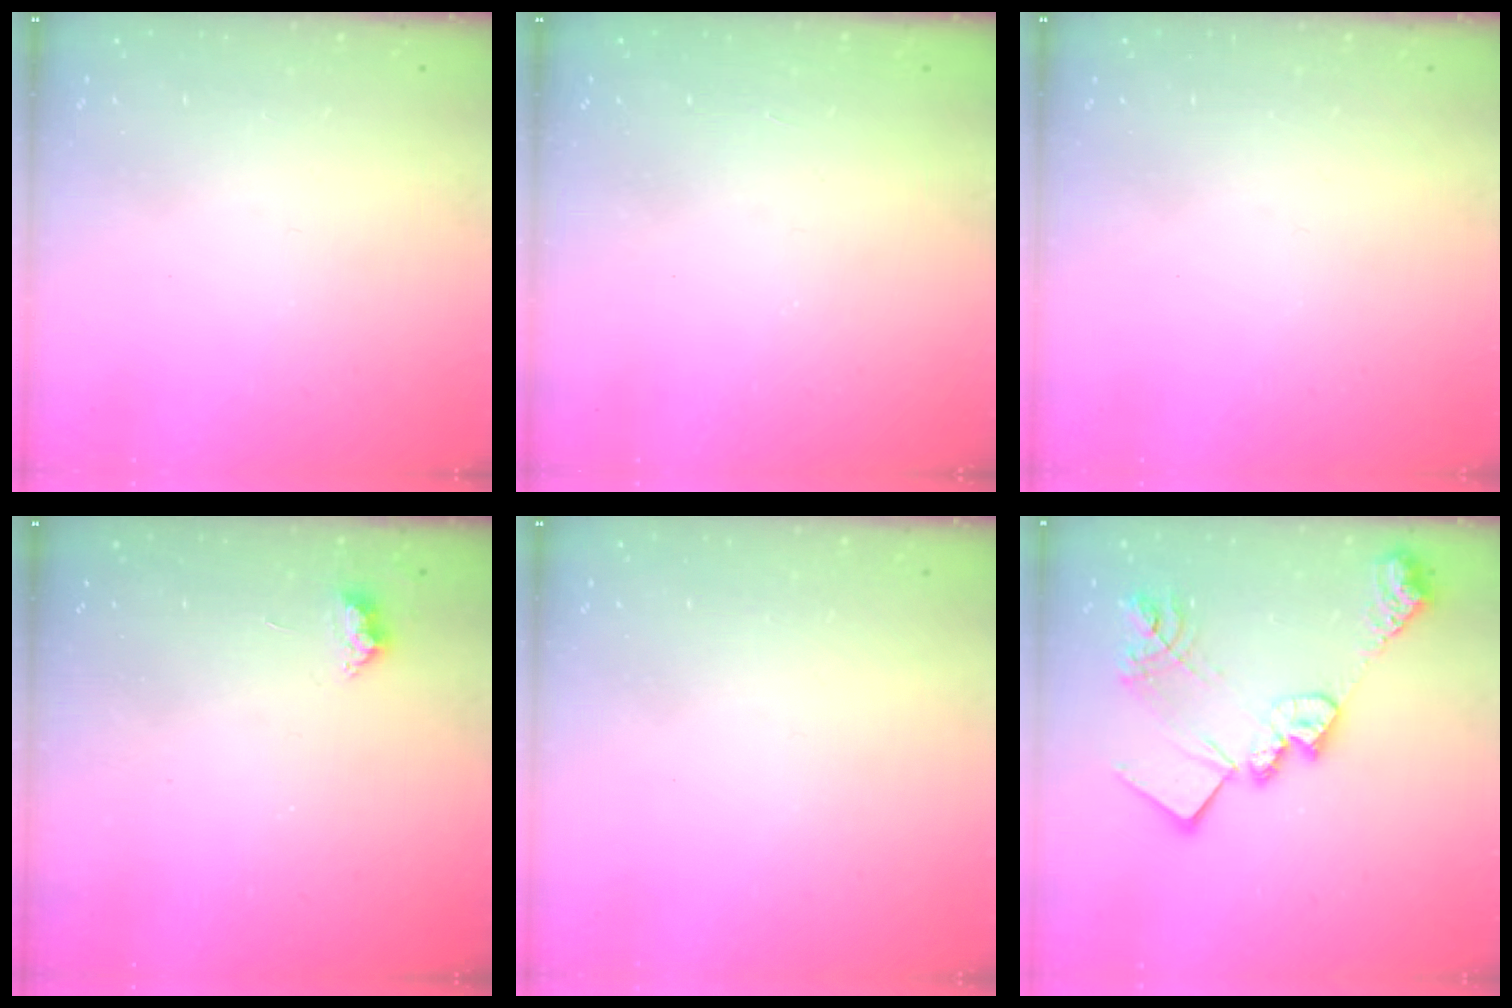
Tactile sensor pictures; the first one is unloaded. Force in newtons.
{"total": 1.2, "press": 1.1, "slide": 0.2}
{"total": 0.0}
{"total": 4.8, "press": 4.8, "slide": 0.6}
{"total": 0.0}
{"total": 21.7, "press": 21.7, "slide": 1.2}